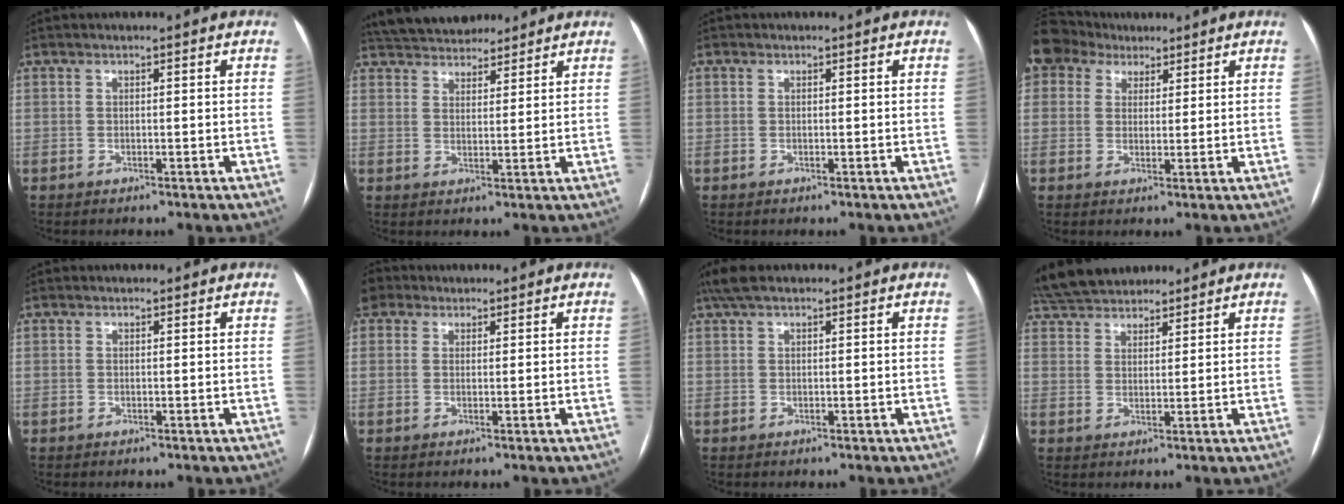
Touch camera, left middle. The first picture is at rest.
{"total": 11.6, "force": [10.5, 3.8, 3.2], "torque": [-0.052, 0.027, 0.166]}
{"total": 1.3, "force": [-0.6, -0.9, -0.8], "torque": [0.014, -0.008, -0.009]}
{"total": 7.6, "force": [5.4, 5.2, 1.3], "torque": [-0.036, 0.037, 0.104]}
{"total": 0.5, "force": [0.4, 0.3, -0.1], "torque": [0.000, 0.008, 0.007]}
{"total": 2.4, "force": [2.0, 1.3, -0.1], "torque": [-0.008, 0.016, 0.040]}
{"total": 3.8, "force": [2.9, 1.1, 2.3], "torque": [-0.050, 0.028, 0.057]}
{"total": 9.1, "force": [8.4, 2.7, 2.3], "torque": [-0.043, 0.036, 0.150]}